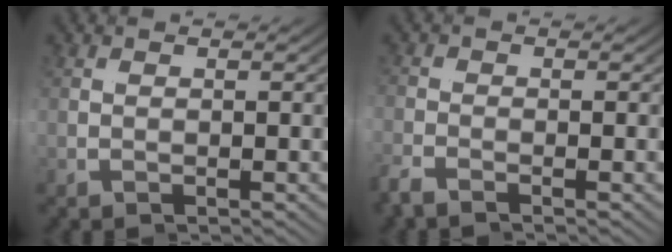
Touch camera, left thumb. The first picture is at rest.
{"total": 2.4, "force": [-1.6, -1.0, -1.6], "torque": [0.020, 0.002, -0.039]}